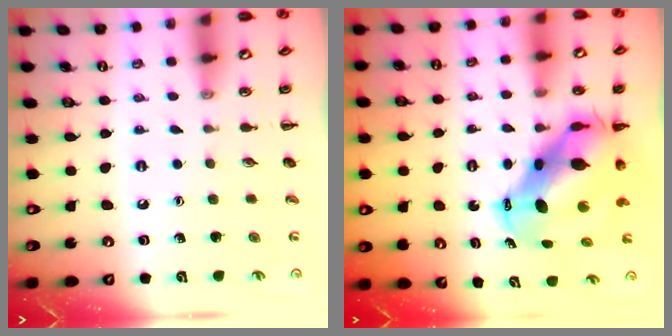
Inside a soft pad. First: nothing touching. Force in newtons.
{"total": 11.6, "press": 11.2, "slide": 3.0}